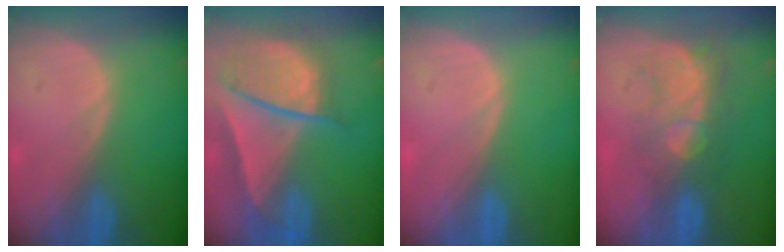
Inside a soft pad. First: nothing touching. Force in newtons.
{"total": 9.4, "press": 8.1, "slide": 4.8}
{"total": 0.0}
{"total": 8.7, "press": 7.6, "slide": 4.3}